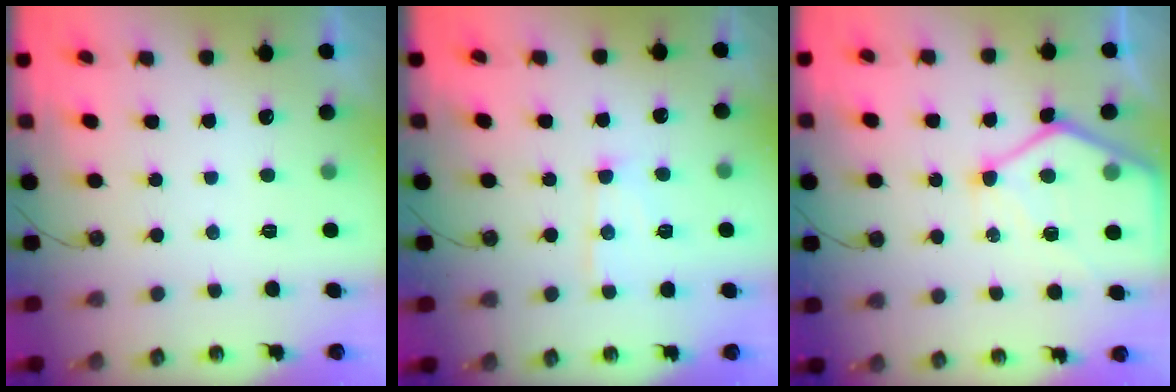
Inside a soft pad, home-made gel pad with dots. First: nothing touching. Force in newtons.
{"total": 9.1, "press": 9.1, "slide": 0.7}
{"total": 14.1, "press": 14.0, "slide": 1.5}